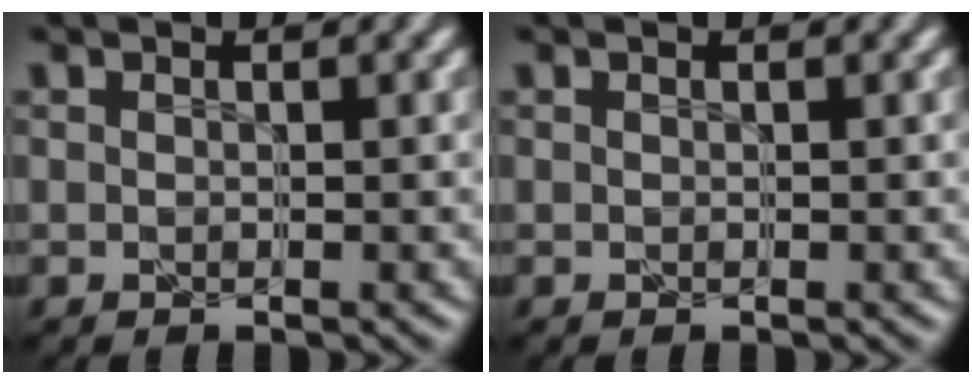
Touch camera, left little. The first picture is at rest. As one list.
[{"total": 0.0}]